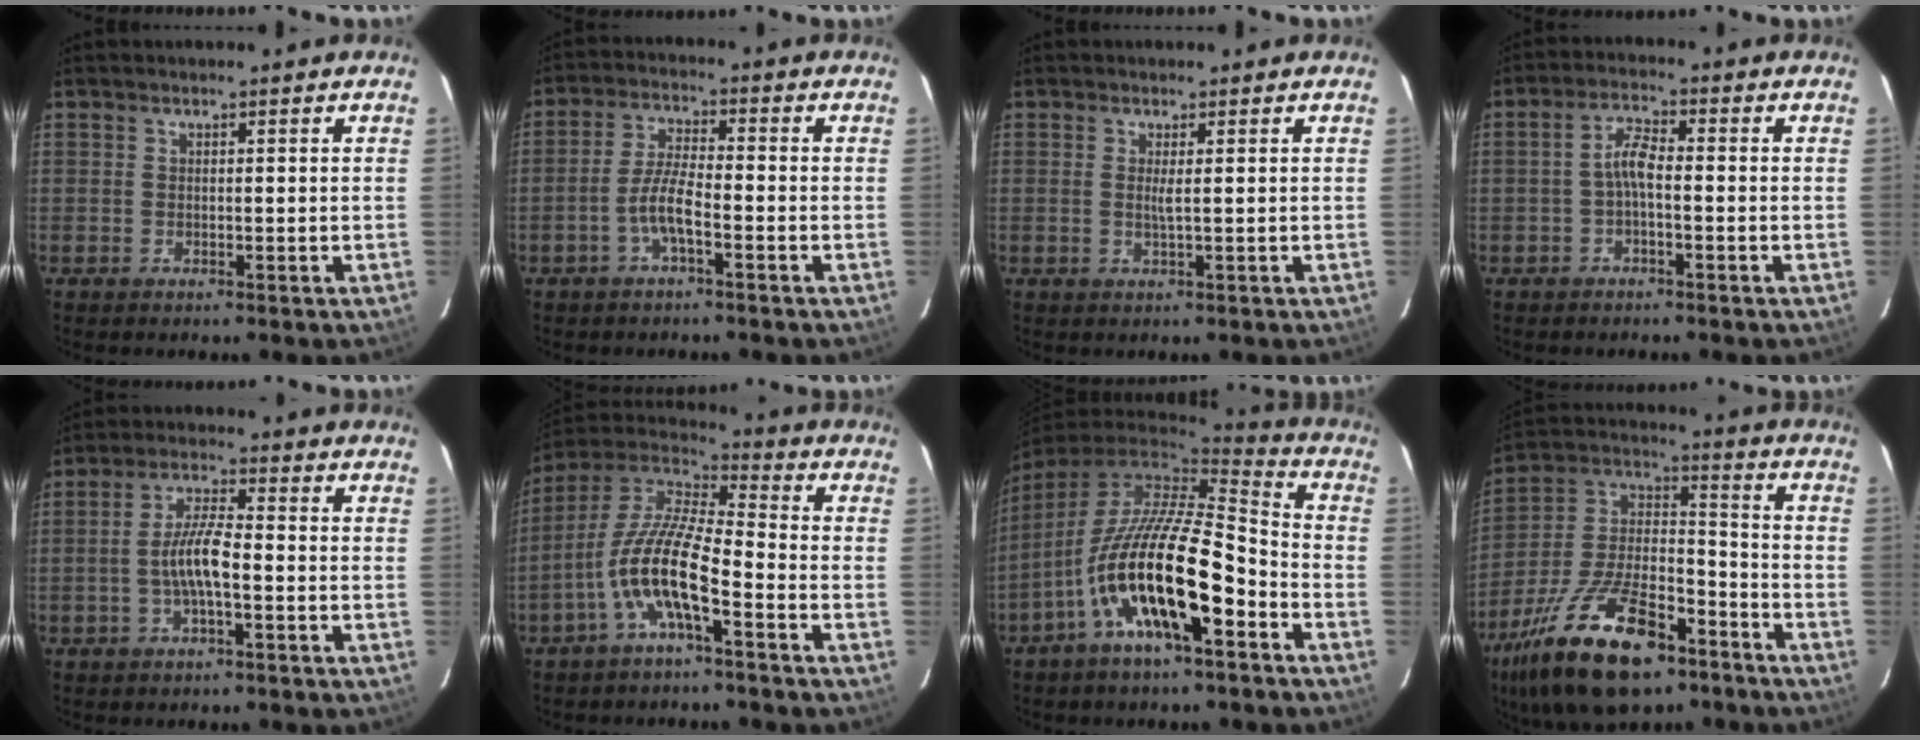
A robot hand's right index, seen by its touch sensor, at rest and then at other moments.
{"total": 6.4, "force": [-3.1, 1.1, 5.5], "torque": [-0.119, 0.011, -0.061]}
{"total": 1.3, "force": [0.2, -0.3, 1.3], "torque": [-0.027, -0.002, 0.004]}
{"total": 3.6, "force": [-1.2, 1.0, 3.3], "torque": [-0.070, 0.012, -0.025]}
{"total": 6.5, "force": [-1.8, 1.1, 6.1], "torque": [-0.124, 0.009, -0.034]}
{"total": 12.5, "force": [-5.4, 2.7, 10.9], "torque": [-0.220, 0.005, -0.108]}
{"total": 17.9, "force": [-7.9, 4.5, 15.4], "torque": [-0.274, -0.017, -0.146]}
{"total": 24.7, "force": [-15.0, 10.9, 16.3], "torque": [-0.324, -0.006, -0.251]}